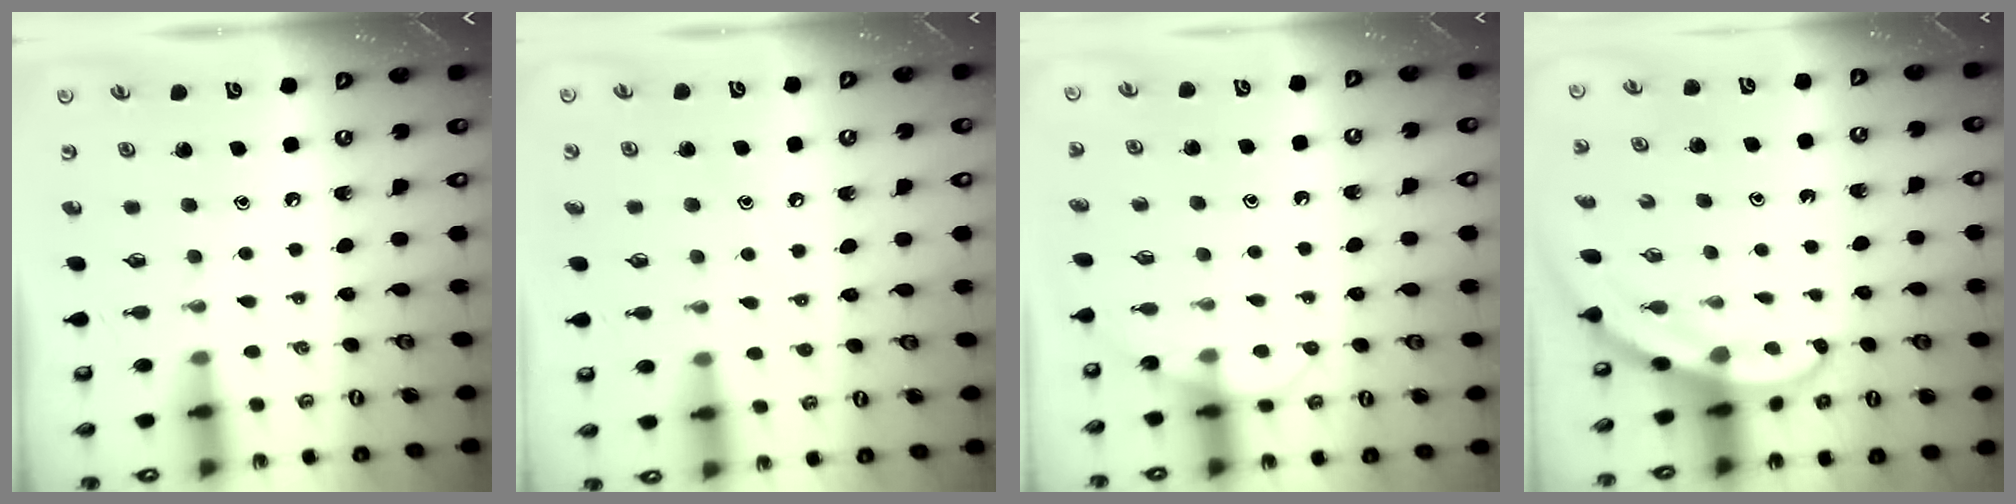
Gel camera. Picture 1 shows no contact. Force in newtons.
{"total": 5.2, "press": 5.1, "slide": 0.6}
{"total": 3.5, "press": 3.5, "slide": 0.3}
{"total": 3.3, "press": 3.3, "slide": 0.1}